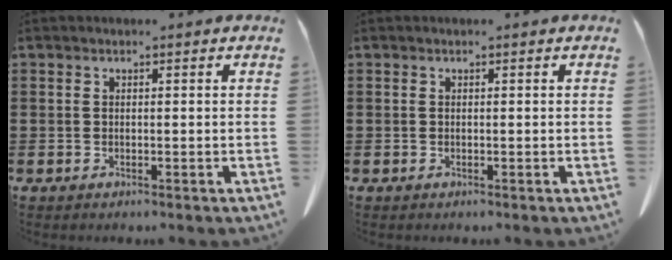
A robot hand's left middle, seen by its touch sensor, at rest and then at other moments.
{"total": 0.0}